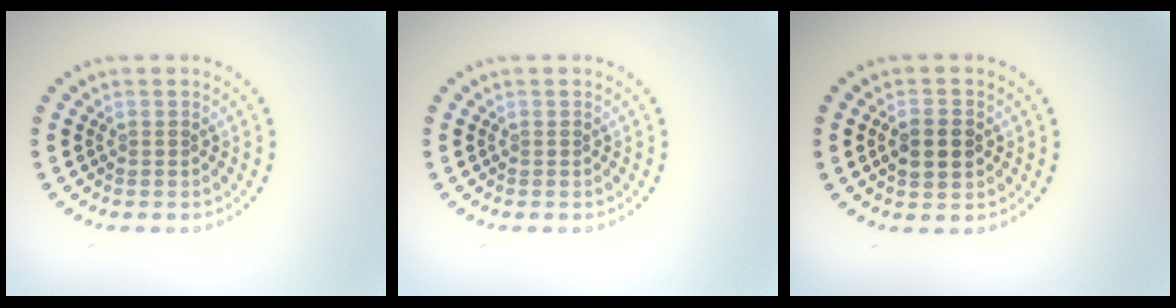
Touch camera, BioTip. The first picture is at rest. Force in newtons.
{"total": 0.0}
{"total": 2.9, "press": 2.9, "slide": 0.2}